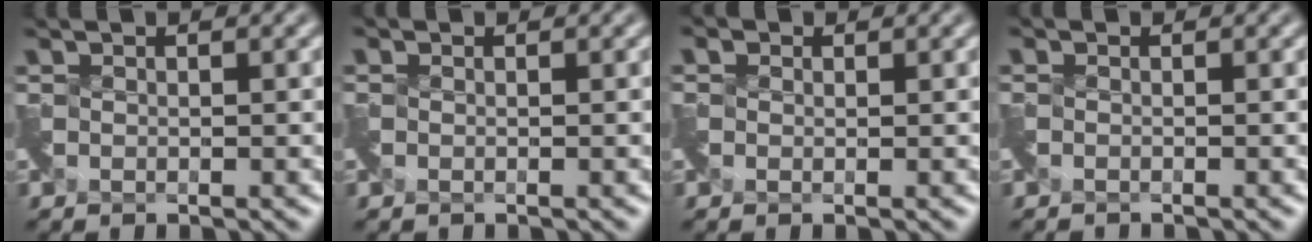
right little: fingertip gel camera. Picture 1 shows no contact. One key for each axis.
{"total": 0.7, "fx": -0.5, "fy": 0.1, "fz": -0.5, "tx": 0.006, "ty": -0.006, "tz": -0.009}
{"total": 1.1, "fx": -0.4, "fy": 0.0, "fz": -1.0, "tx": 0.015, "ty": -0.004, "tz": -0.001}
{"total": 1.4, "fx": -1.1, "fy": -0.2, "fz": -0.7, "tx": 0.011, "ty": -0.016, "tz": -0.025}